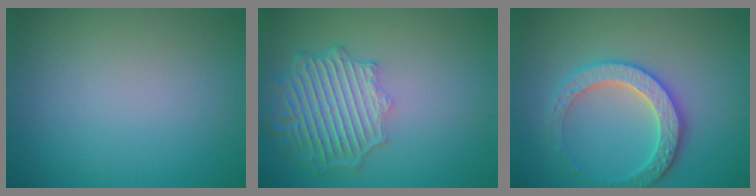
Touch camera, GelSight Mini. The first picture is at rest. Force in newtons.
{"total": 6.2, "press": 5.0, "slide": 3.8}
{"total": 3.9, "press": 3.9, "slide": 0.8}